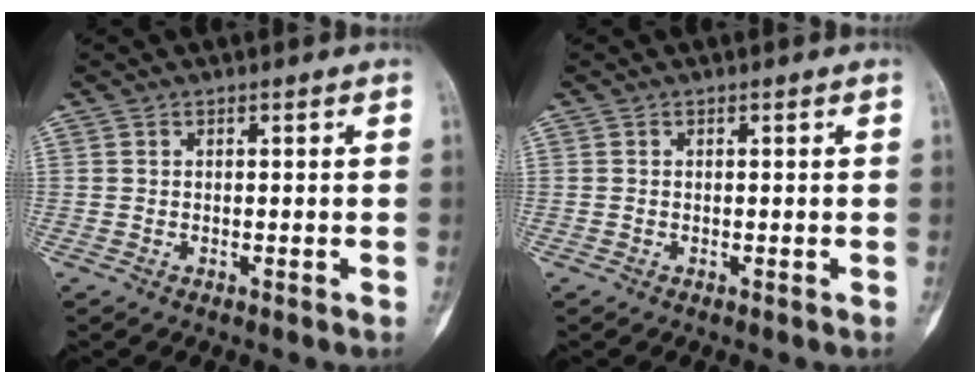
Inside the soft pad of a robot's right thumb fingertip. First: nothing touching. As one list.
[{"total": 0.0}]